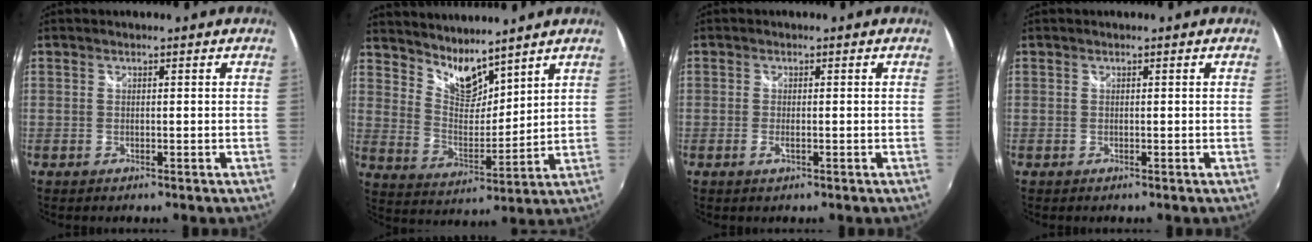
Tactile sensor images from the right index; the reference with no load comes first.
{"total": 9.1, "force": [7.9, 2.5, 3.7], "torque": [-0.057, -0.008, 0.150]}
{"total": 1.6, "force": [-0.6, 0.5, 1.4], "torque": [-0.028, -0.002, -0.009]}
{"total": 0.0}